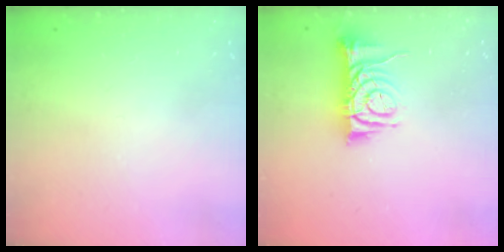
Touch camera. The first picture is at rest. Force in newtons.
{"total": 8.0, "press": 8.0, "slide": 0.1}